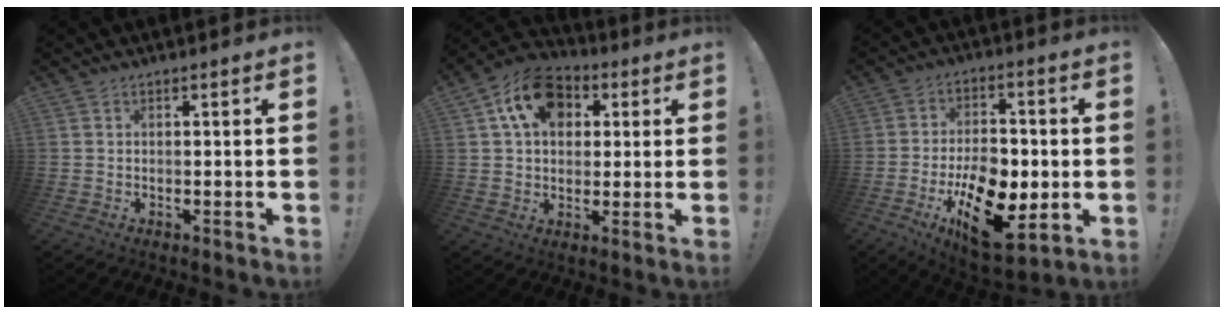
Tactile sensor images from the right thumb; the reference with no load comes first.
{"total": 15.1, "force": [5.8, 11.0, 8.5], "torque": [-0.131, -0.010, 0.111]}
{"total": 19.8, "force": [-6.6, 11.5, 14.7], "torque": [-0.237, 0.034, -0.095]}